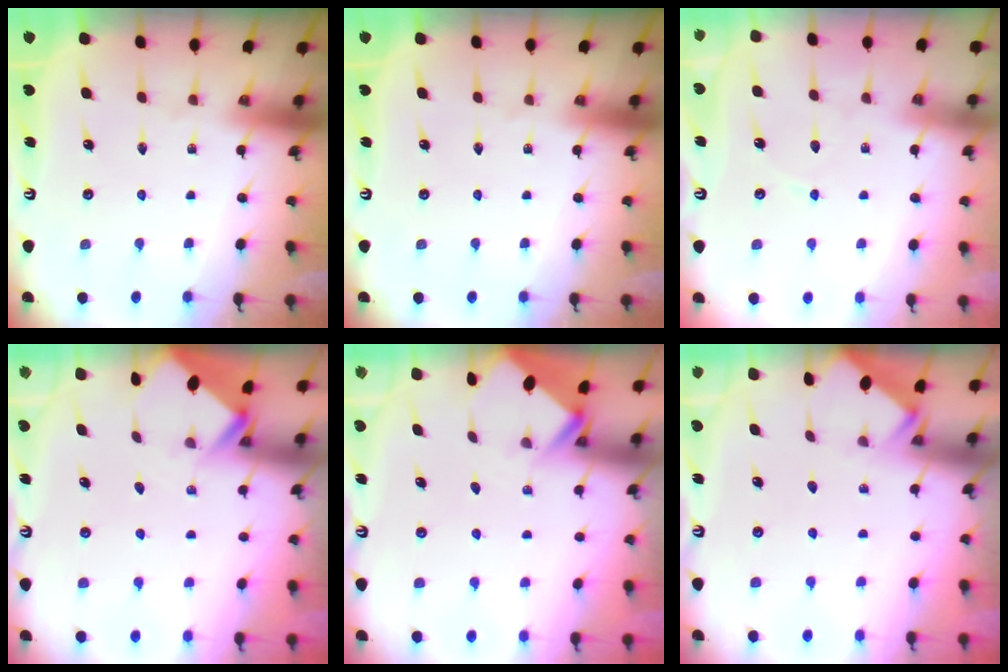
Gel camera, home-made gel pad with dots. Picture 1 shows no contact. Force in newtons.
{"total": 0.0}
{"total": 3.4, "press": 3.3, "slide": 0.5}
{"total": 2.9, "press": 2.9, "slide": 0.2}
{"total": 2.9, "press": 2.9, "slide": 0.2}
{"total": 2.5, "press": 2.4, "slide": 0.4}